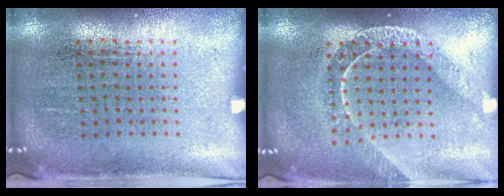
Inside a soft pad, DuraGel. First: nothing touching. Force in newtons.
{"total": 1.6, "press": 1.4, "slide": 0.8}